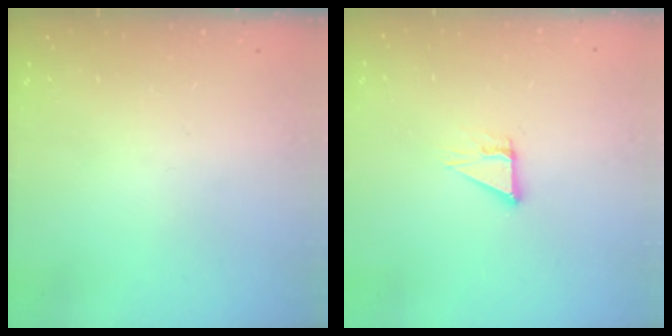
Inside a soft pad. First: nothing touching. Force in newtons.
{"total": 4.6, "press": 4.6, "slide": 0.2}